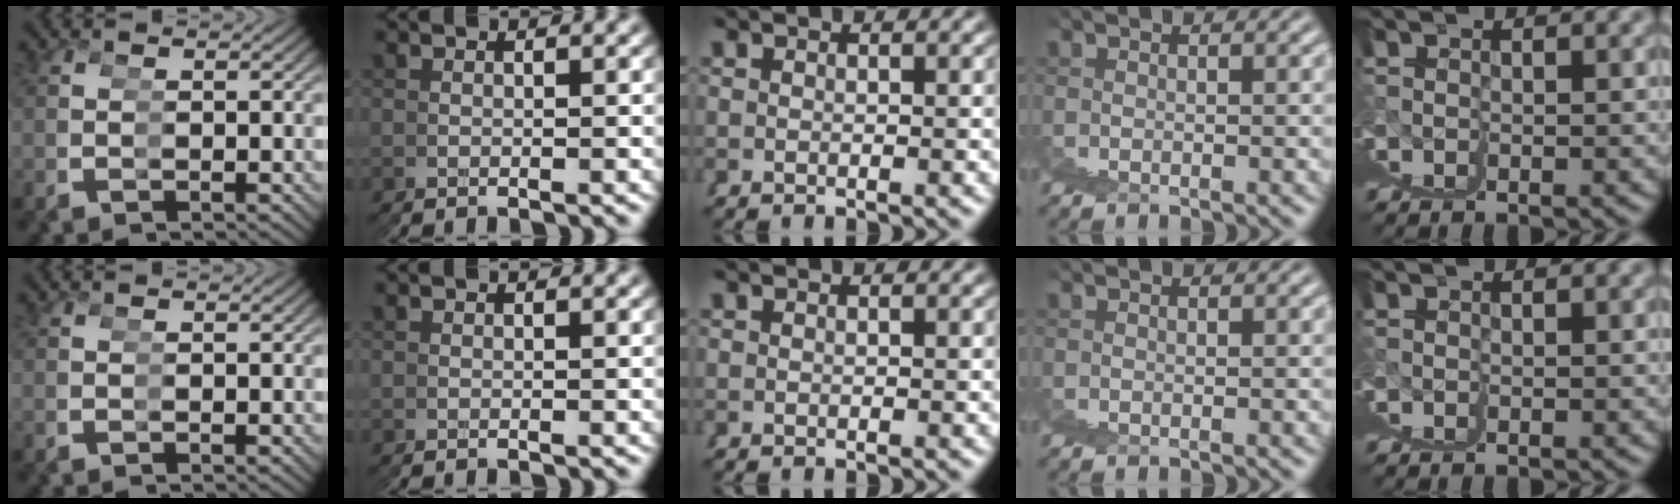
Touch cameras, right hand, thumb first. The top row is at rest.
{}